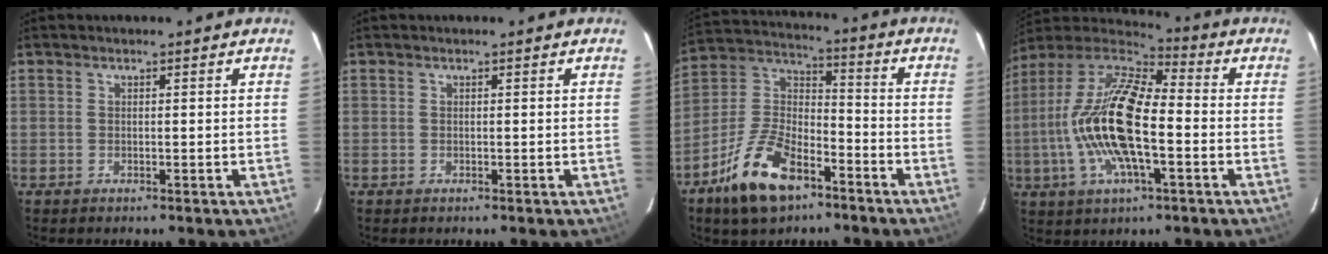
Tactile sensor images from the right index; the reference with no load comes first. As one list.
[{"total": 0.0}, {"total": 16.0, "force": [-9.2, 8.0, 10.3], "torque": [-0.220, 0.012, -0.168]}, {"total": 19.3, "force": [-3.2, 6.8, 17.8], "torque": [-0.352, -0.003, -0.072]}]